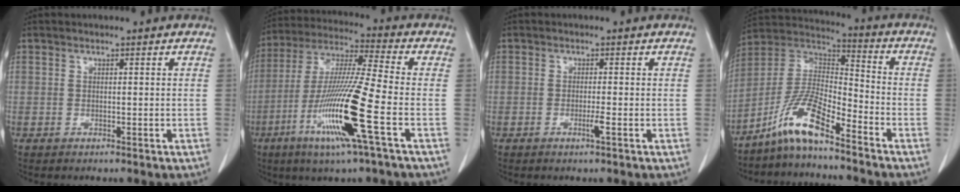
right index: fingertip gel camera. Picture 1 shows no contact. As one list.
[{"total": 16.6, "force": [-5.8, -0.7, 15.5], "torque": [-0.317, -0.023, -0.117]}, {"total": 1.6, "force": [-0.6, -0.2, 1.5], "torque": [-0.029, -0.004, -0.012]}, {"total": 10.6, "force": [-7.7, 1.2, 7.3], "torque": [-0.152, 0.015, -0.151]}]